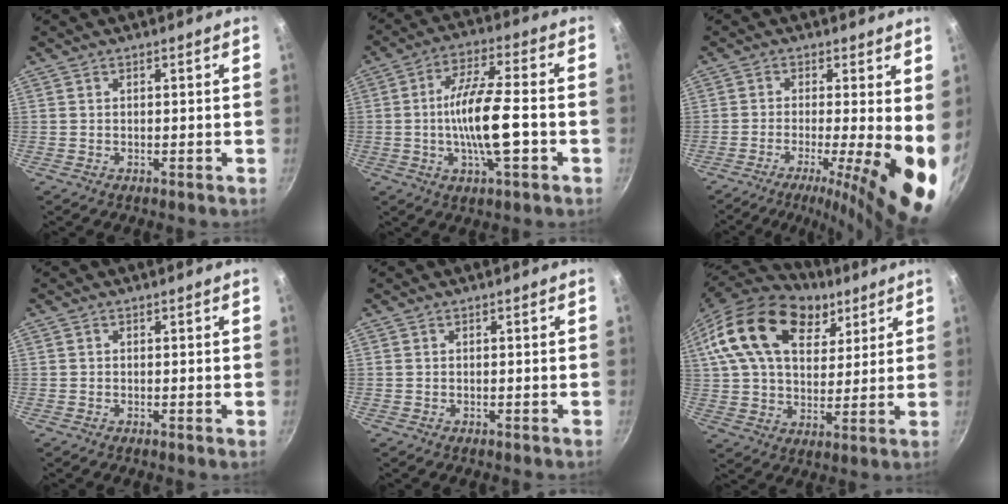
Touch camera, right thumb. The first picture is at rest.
{"total": 12.8, "force": [-2.4, 3.4, 12.1], "torque": [-0.215, 0.019, -0.052]}
{"total": 11.2, "force": [-2.5, 1.6, 10.8], "torque": [-0.160, -0.007, -0.042]}
{"total": 0.0}
{"total": 0.0}
{"total": 23.1, "force": [11.5, 14.2, 14.1], "torque": [-0.229, -0.017, 0.196]}